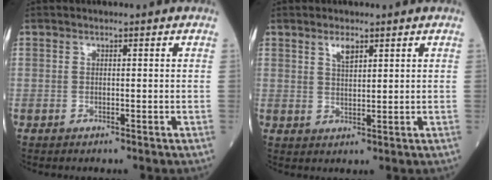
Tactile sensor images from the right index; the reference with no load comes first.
{"total": 2.6, "force": [1.7, 0.7, 1.8], "torque": [-0.037, 0.000, 0.034]}